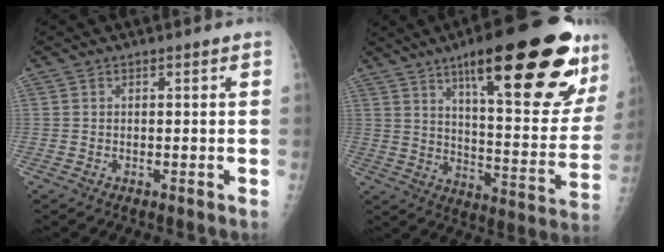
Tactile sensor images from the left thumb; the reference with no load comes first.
{"total": 29.6, "force": [16.2, 7.5, 23.6], "torque": [-0.287, -0.047, 0.242]}